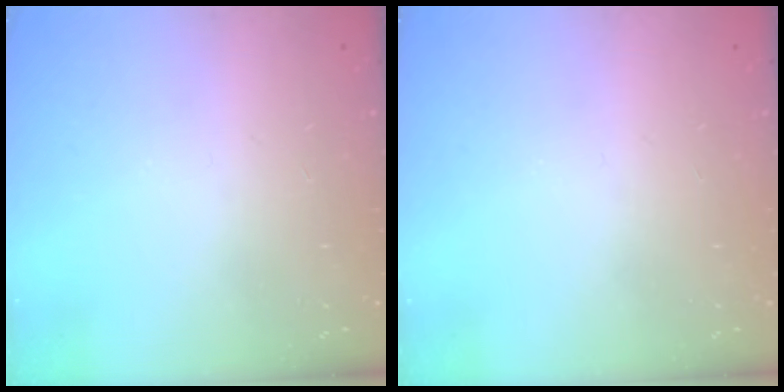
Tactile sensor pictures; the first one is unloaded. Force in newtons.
{"total": 0.0}